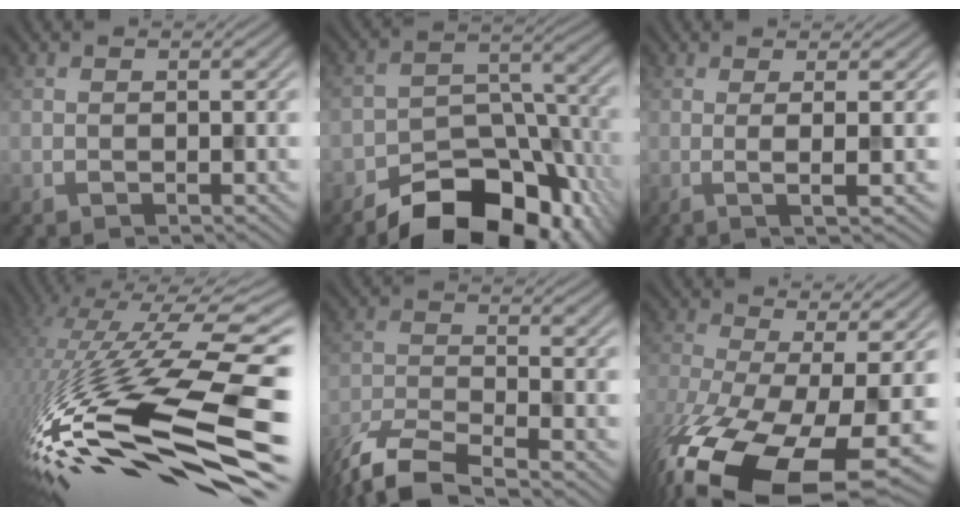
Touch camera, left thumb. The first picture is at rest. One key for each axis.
{"total": 12.6, "fx": -9.3, "fy": 6.3, "fz": 5.7, "tx": -0.079, "ty": -0.008, "tz": -0.149}
{"total": 3.2, "fx": 0.2, "fy": 0.3, "fz": 3.1, "tx": -0.053, "ty": 0.007, "tz": 0.005}
{"total": 18.6, "fx": -6.4, "fy": 7.0, "fz": 16.0, "tx": -0.331, "ty": -0.035, "tz": -0.095}
{"total": 8.6, "fx": -7.1, "fy": 2.5, "fz": 4.2, "tx": -0.092, "ty": -0.015, "tz": -0.136}
{"total": 16.9, "fx": -8.4, "fy": 7.0, "fz": 12.9, "tx": -0.302, "ty": -0.062, "tz": -0.116}